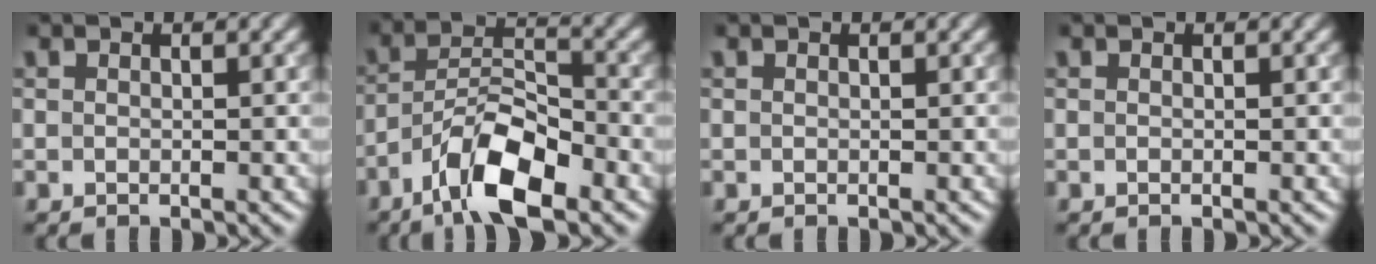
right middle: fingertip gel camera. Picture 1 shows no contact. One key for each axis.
{"total": 7.9, "fx": -4.9, "fy": 2.6, "fz": 5.6, "tx": -0.097, "ty": 0.008, "tz": -0.093}
{"total": 0.0}
{"total": 0.0}